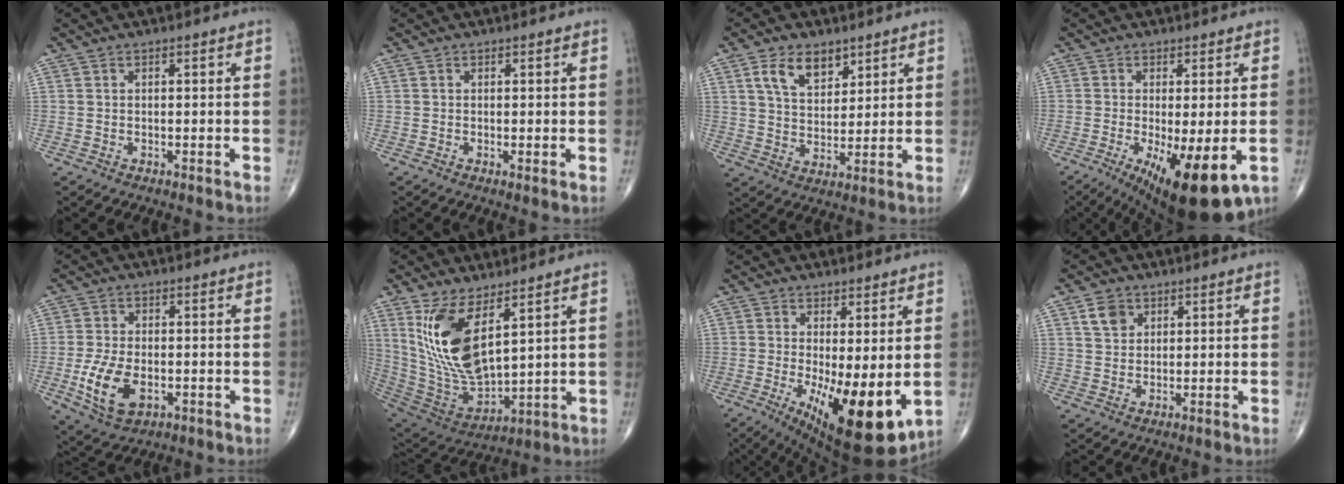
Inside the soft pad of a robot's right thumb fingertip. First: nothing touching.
{"total": 0.8, "force": [0.0, 0.2, 0.7], "torque": [-0.013, -0.003, -0.003]}
{"total": 8.4, "force": [4.7, 4.9, 4.9], "torque": [-0.064, -0.026, 0.087]}
{"total": 14.3, "force": [-5.0, 4.3, 12.7], "torque": [-0.178, -0.022, -0.063]}
{"total": 9.9, "force": [-2.6, 5.6, 7.7], "torque": [-0.146, -0.005, -0.036]}
{"total": 16.6, "force": [6.9, 7.1, 13.4], "torque": [-0.257, -0.039, 0.158]}
{"total": 14.6, "force": [-2.4, 4.9, 13.6], "torque": [-0.203, -0.035, -0.019]}
{"total": 4.2, "force": [2.0, 3.2, 1.8], "torque": [-0.017, -0.008, 0.038]}